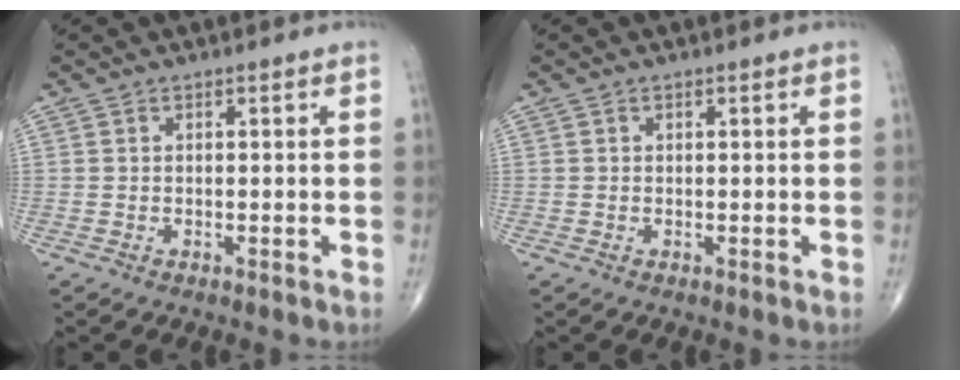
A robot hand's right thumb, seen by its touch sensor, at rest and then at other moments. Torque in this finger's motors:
{"motor_torque": [-0.39, 0.11, -0.18, -0.09, 0.01]}